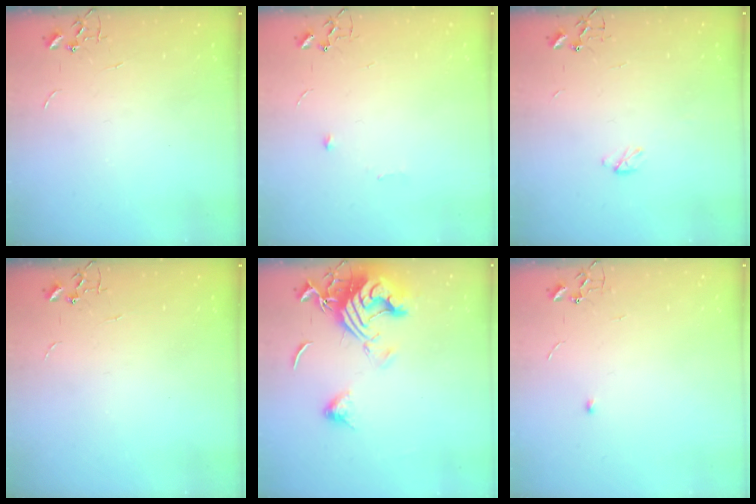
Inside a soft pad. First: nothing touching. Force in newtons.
{"total": 5.1, "press": 5.1, "slide": 0.7}
{"total": 2.9, "press": 2.9, "slide": 0.4}
{"total": 0.0}
{"total": 15.9, "press": 15.7, "slide": 2.1}
{"total": 4.7, "press": 4.7, "slide": 0.6}